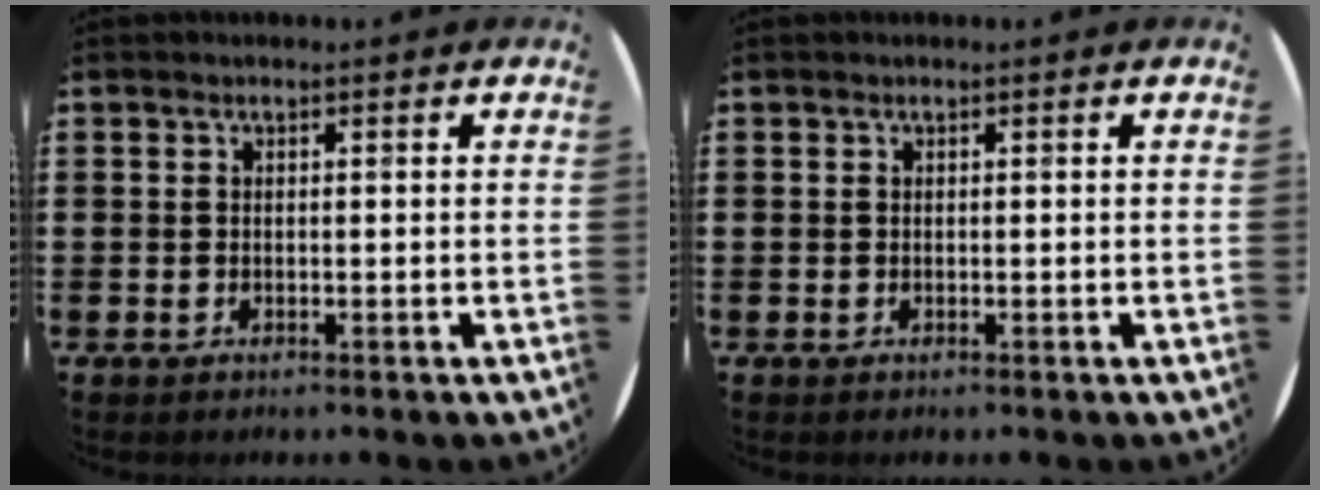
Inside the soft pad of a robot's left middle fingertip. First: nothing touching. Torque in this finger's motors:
{"motor_torque": [-0.06, 0.07, 0.00, -0.01]}